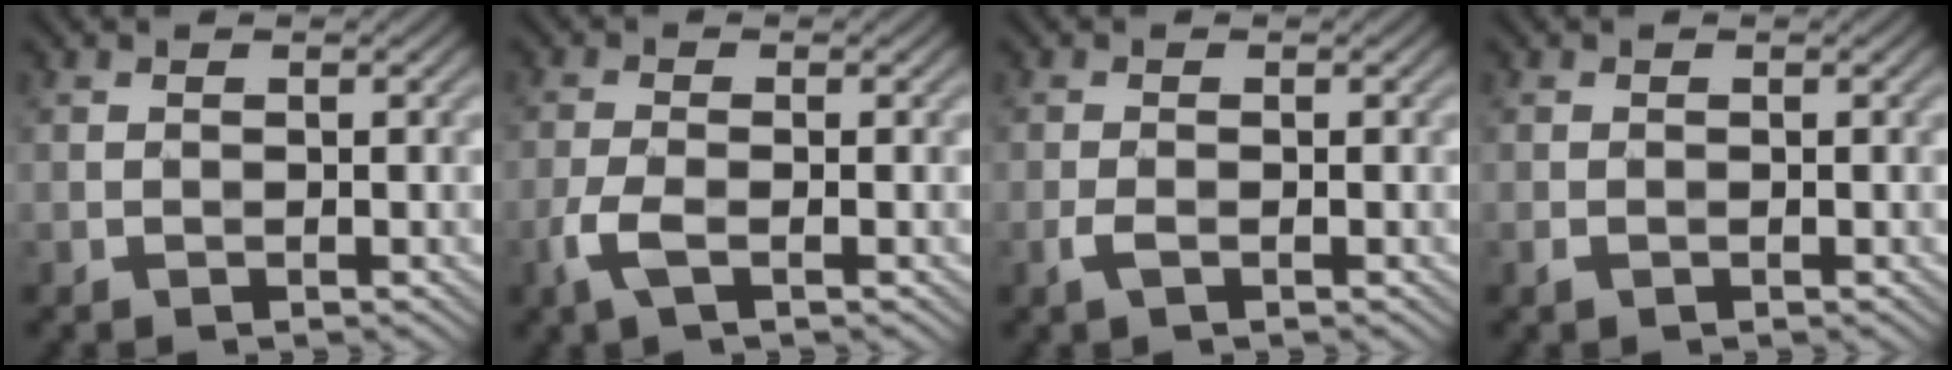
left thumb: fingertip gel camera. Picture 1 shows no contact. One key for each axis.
{"total": 3.3, "fx": -1.6, "fy": 0.9, "fz": 2.7, "tx": -0.071, "ty": 0.000, "tz": -0.039}
{"total": 1.4, "fx": -0.7, "fy": 0.3, "fz": 1.2, "tx": -0.031, "ty": 0.000, "tz": -0.017}
{"total": 0.6, "fx": -0.4, "fy": 0.3, "fz": 0.4, "tx": -0.011, "ty": -0.001, "tz": -0.006}